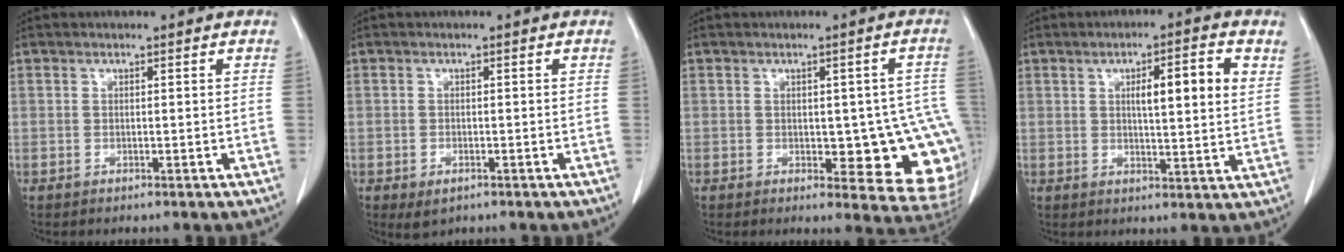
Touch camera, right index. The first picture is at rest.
{"total": 2.4, "force": [-1.2, 1.3, 1.6], "torque": [-0.028, -0.003, -0.009]}
{"total": 12.7, "force": [-1.6, 4.7, 11.7], "torque": [-0.101, 0.010, -0.004]}
{"total": 8.3, "force": [2.9, 1.1, 7.7], "torque": [-0.117, 0.009, 0.039]}